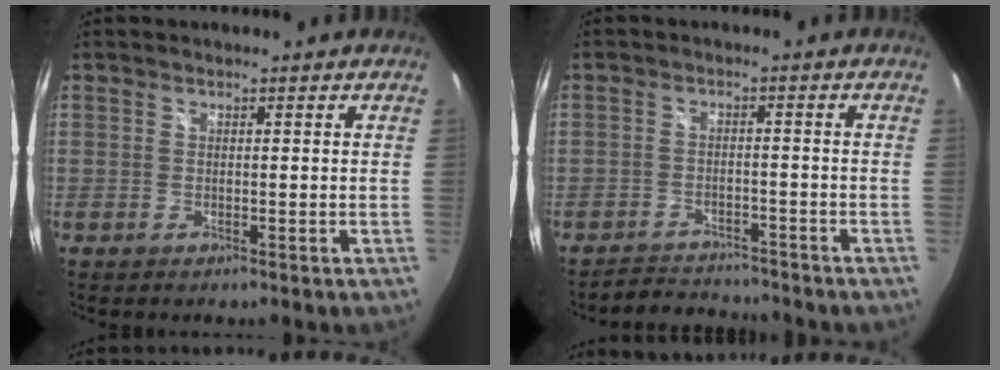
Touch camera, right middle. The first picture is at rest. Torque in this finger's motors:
{"motor_torque": [0.01, -0.44, -0.13, -0.11]}